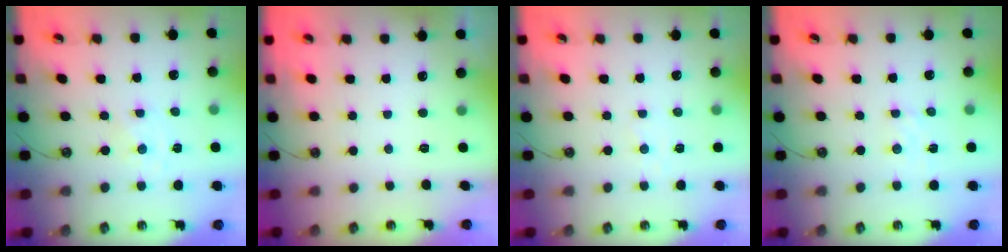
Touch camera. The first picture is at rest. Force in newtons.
{"total": 0.0}
{"total": 1.4, "press": 1.4, "slide": 0.2}
{"total": 2.8, "press": 2.8, "slide": 0.5}